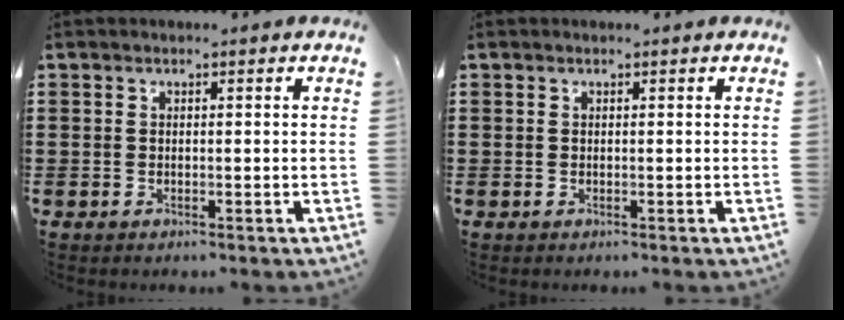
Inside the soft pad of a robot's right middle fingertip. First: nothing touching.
{"total": 0.0}